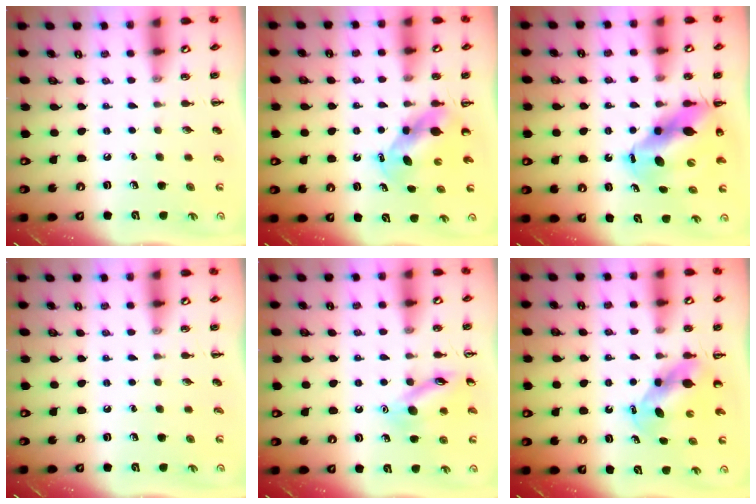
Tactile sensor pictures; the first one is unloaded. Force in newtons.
{"total": 6.2, "press": 6.1, "slide": 1.0}
{"total": 12.4, "press": 11.9, "slide": 3.3}
{"total": 0.0}
{"total": 12.5, "press": 12.5, "slide": 1.1}
{"total": 6.2, "press": 6.1, "slide": 1.0}